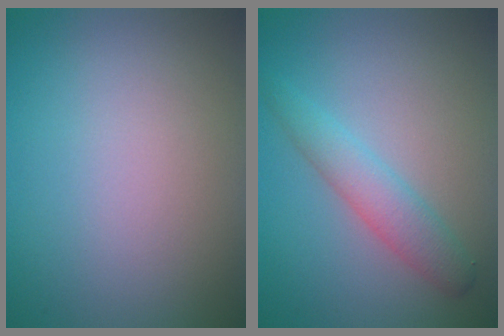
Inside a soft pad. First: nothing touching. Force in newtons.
{"total": 2.8, "press": 2.8, "slide": 0.1}